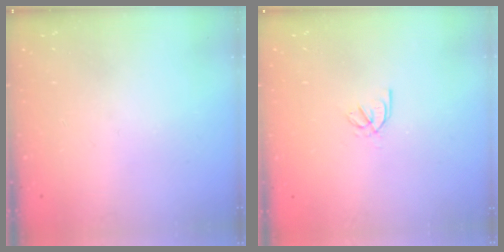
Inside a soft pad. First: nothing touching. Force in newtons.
{"total": 2.2, "press": 2.2, "slide": 0.5}